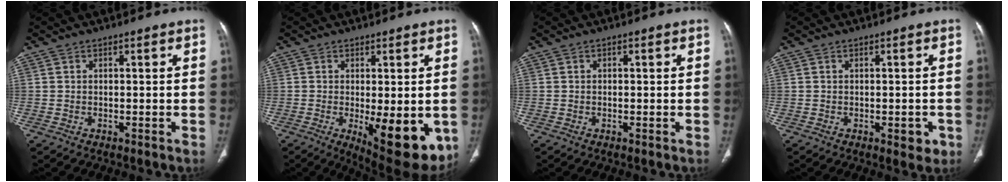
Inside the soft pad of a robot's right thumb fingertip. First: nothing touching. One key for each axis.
{"total": 14.2, "fx": -3.4, "fy": 5.3, "fz": 12.7, "tx": -0.153, "ty": -0.025, "tz": -0.029}
{"total": 0.0}
{"total": 3.0, "fx": -1.0, "fy": 1.6, "fz": 2.4, "tx": -0.015, "ty": 0.000, "tz": -0.008}